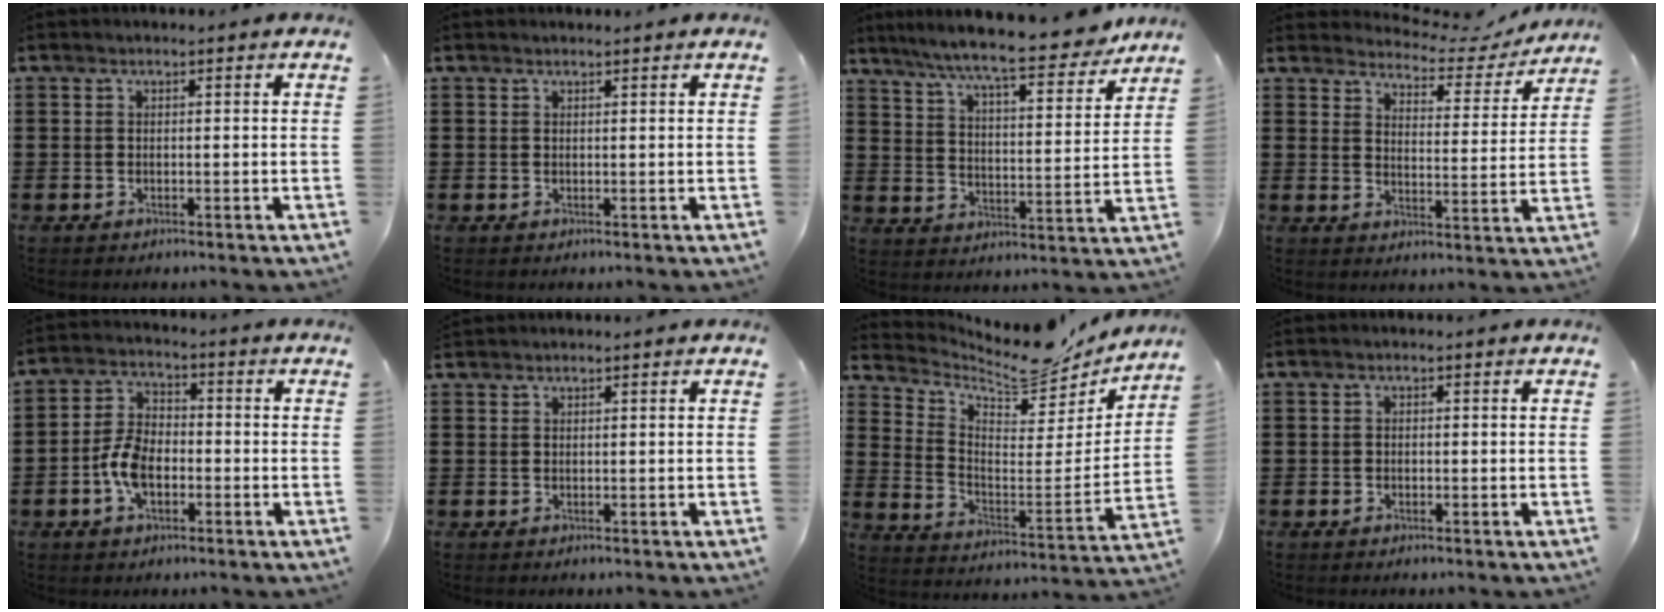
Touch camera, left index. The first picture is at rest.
{"total": 0.6, "force": [0.5, 0.0, 0.1], "torque": [-0.004, -0.001, 0.011]}
{"total": 9.6, "force": [8.4, 0.2, 4.6], "torque": [-0.113, -0.049, 0.140]}
{"total": 4.1, "force": [3.9, 1.0, 0.5], "torque": [-0.019, -0.032, 0.060]}
{"total": 6.4, "force": [-1.9, 3.8, 4.8], "torque": [-0.118, 0.001, -0.043]}
{"total": 0.7, "force": [0.7, 0.2, -0.1], "torque": [-0.001, 0.000, 0.015]}
{"total": 9.0, "force": [8.3, 2.0, 3.0], "torque": [-0.081, -0.064, 0.141]}
{"total": 0.5, "force": [-0.2, 0.4, 0.2], "torque": [-0.006, 0.002, -0.005]}